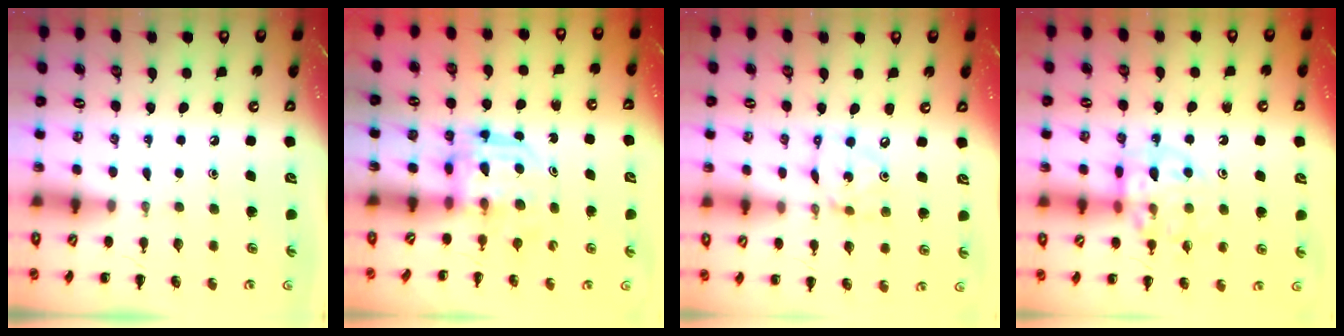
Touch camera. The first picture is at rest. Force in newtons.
{"total": 3.0, "press": 3.0, "slide": 0.2}
{"total": 4.5, "press": 4.5, "slide": 0.6}
{"total": 12.7, "press": 12.6, "slide": 2.1}